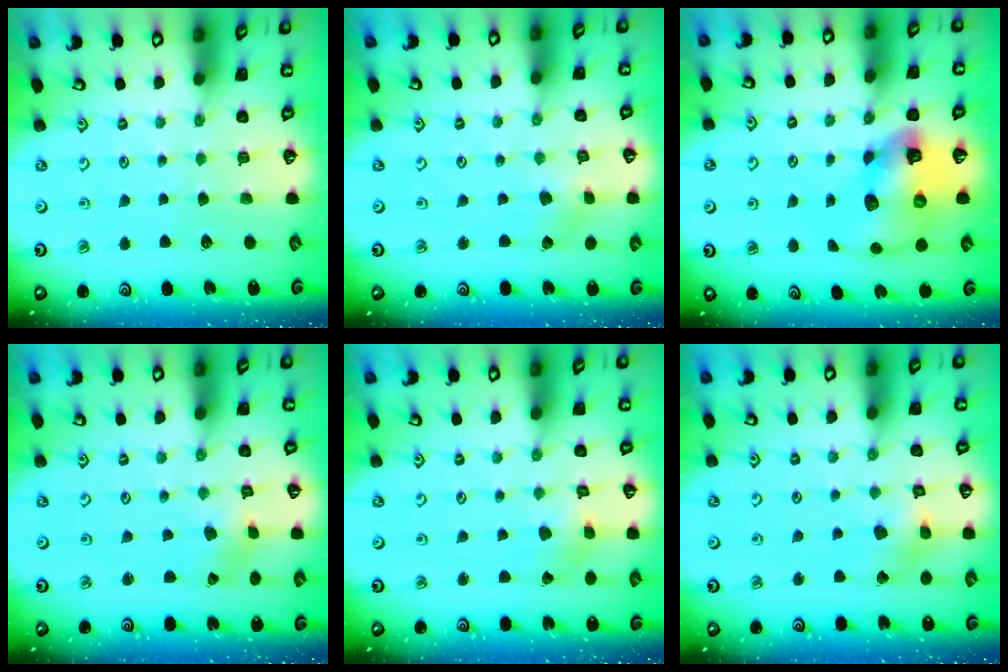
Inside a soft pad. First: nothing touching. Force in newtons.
{"total": 2.3, "press": 2.3, "slide": 0.5}
{"total": 13.7, "press": 13.6, "slide": 1.7}
{"total": 1.5, "press": 1.5, "slide": 0.2}
{"total": 1.6, "press": 1.6, "slide": 0.0}
{"total": 8.4, "press": 8.4, "slide": 1.0}